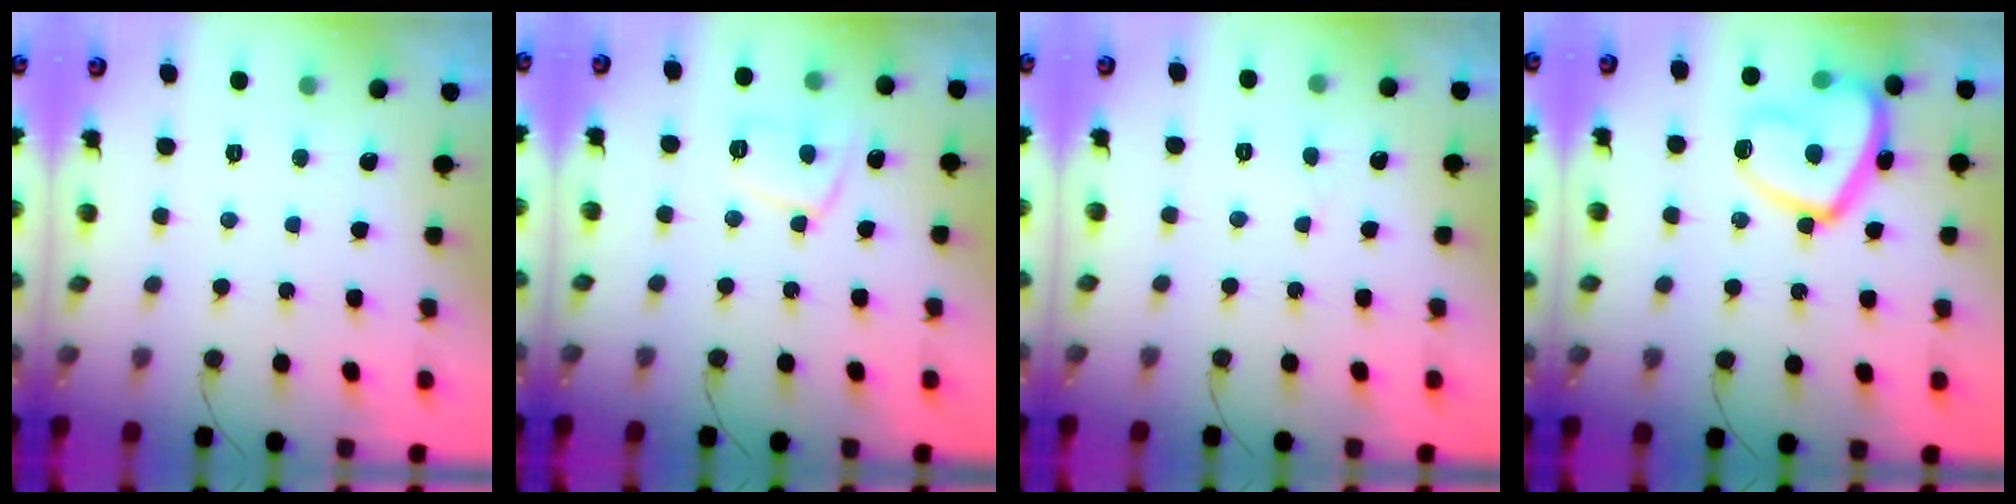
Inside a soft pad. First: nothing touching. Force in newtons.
{"total": 8.9, "press": 8.9, "slide": 0.8}
{"total": 2.1, "press": 2.1, "slide": 0.2}
{"total": 15.4, "press": 15.3, "slide": 1.6}